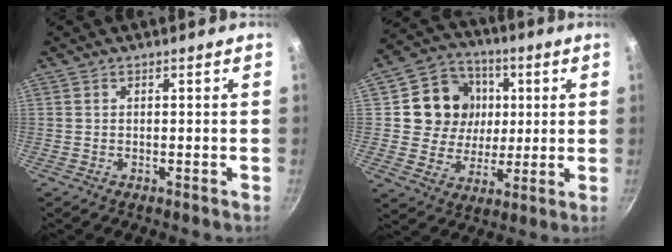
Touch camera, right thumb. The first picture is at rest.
{"total": 14.5, "force": [2.9, 13.0, 5.7], "torque": [-0.073, 0.005, 0.047]}